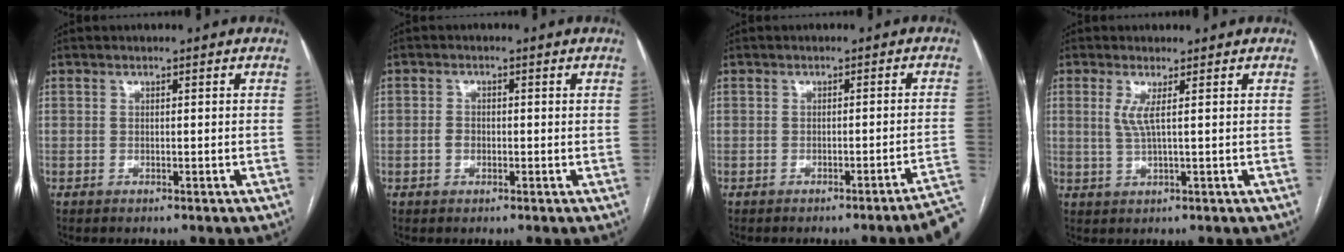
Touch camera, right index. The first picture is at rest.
{"total": 1.7, "force": [-0.4, 1.3, 1.0], "torque": [-0.015, 0.006, -0.005]}
{"total": 5.9, "force": [-4.4, -1.0, 3.7], "torque": [-0.015, 0.006, -0.055]}
{"total": 2.7, "force": [0.8, -0.3, 2.6], "torque": [-0.061, -0.001, 0.021]}